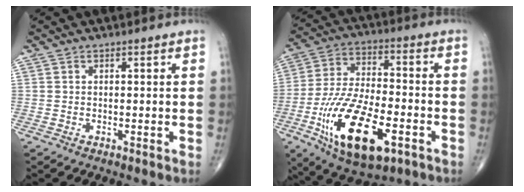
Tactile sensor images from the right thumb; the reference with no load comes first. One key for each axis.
{"total": 21.2, "fx": -8.1, "fy": 9.6, "fz": 17.1, "tx": -0.314, "ty": 0.020, "tz": -0.129}